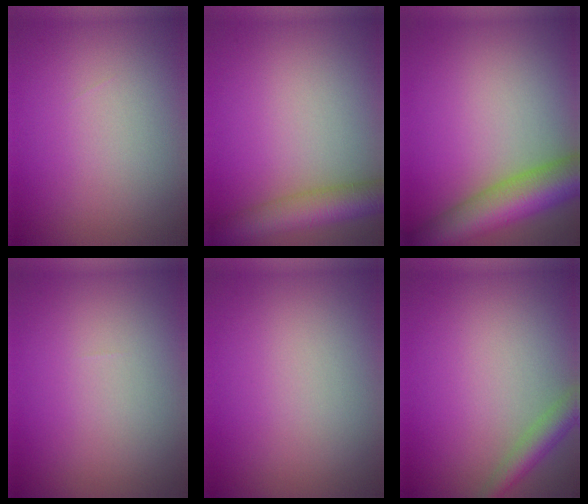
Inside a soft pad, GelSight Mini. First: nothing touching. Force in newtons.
{"total": 5.7, "press": 5.7, "slide": 0.3}
{"total": 8.9, "press": 8.9, "slide": 0.4}
{"total": 0.0}
{"total": 0.0}
{"total": 2.9, "press": 2.9, "slide": 0.1}